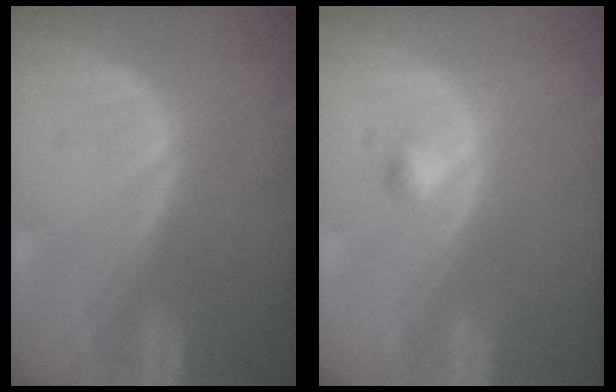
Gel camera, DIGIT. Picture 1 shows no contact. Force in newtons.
{"total": 1.5, "press": 1.5, "slide": 0.3}